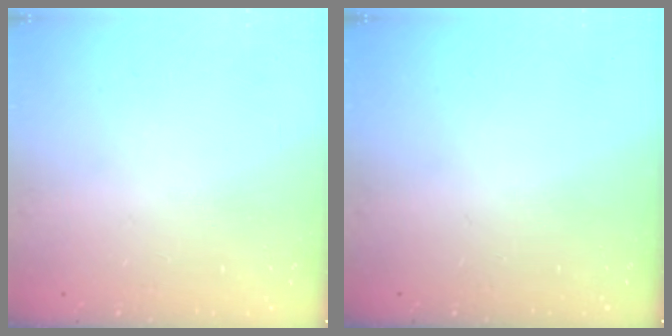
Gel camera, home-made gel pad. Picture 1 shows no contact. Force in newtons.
{"total": 0.0}